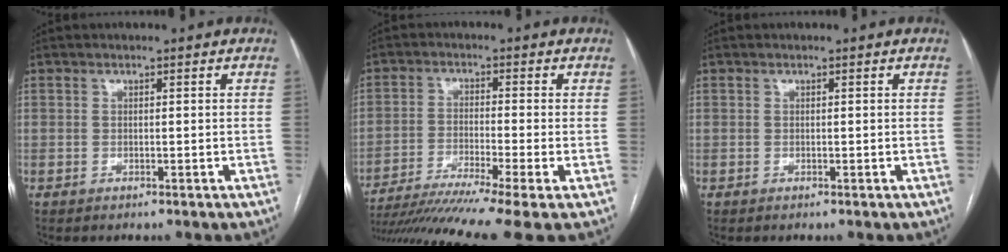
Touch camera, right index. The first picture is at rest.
{"total": 14.0, "force": [-10.8, -1.7, 8.8], "torque": [-0.148, -0.032, -0.176]}
{"total": 0.0}